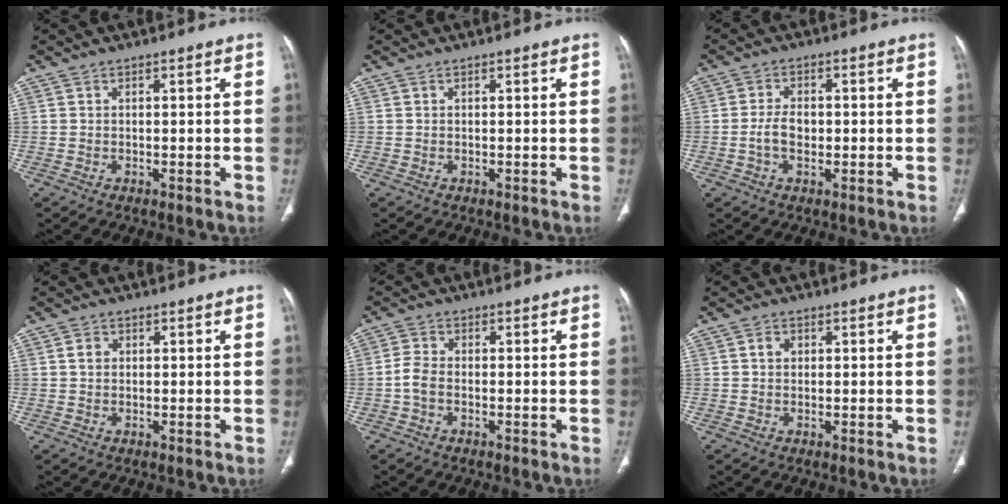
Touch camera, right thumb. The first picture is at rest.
{"total": 0.0}
{"total": 4.3, "force": [-0.7, 2.7, 3.3], "torque": [-0.063, 0.010, -0.016]}
{"total": 1.8, "force": [0.3, 1.5, 0.9], "torque": [-0.008, 0.003, 0.004]}
{"total": 3.1, "force": [-0.9, 1.9, 2.2], "torque": [-0.049, 0.011, -0.025]}
{"total": 1.8, "force": [0.3, 1.5, 0.9], "torque": [-0.006, 0.004, 0.003]}